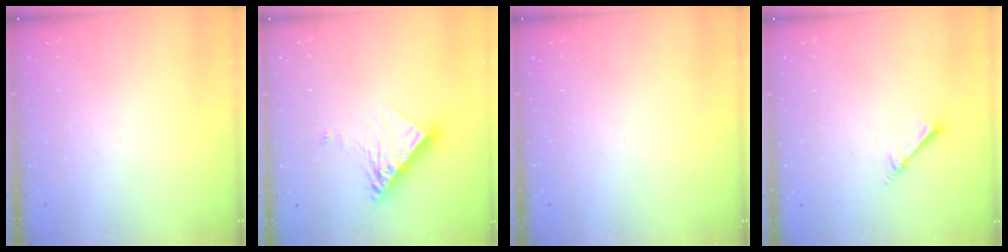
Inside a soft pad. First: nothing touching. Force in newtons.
{"total": 12.3, "press": 12.3, "slide": 0.9}
{"total": 0.0}
{"total": 1.7, "press": 1.6, "slide": 0.1}